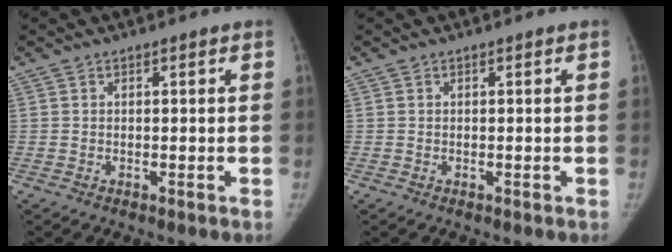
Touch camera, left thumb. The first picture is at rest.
{"total": 0.0}